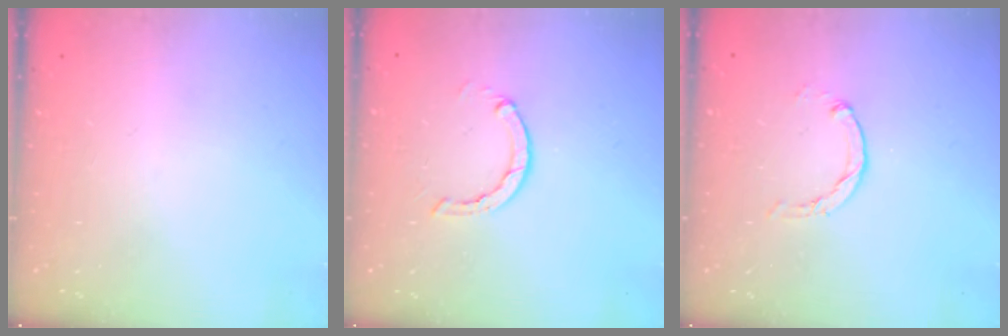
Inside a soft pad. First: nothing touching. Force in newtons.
{"total": 2.8, "press": 2.7, "slide": 0.4}
{"total": 0.7, "press": 0.7, "slide": 0.2}